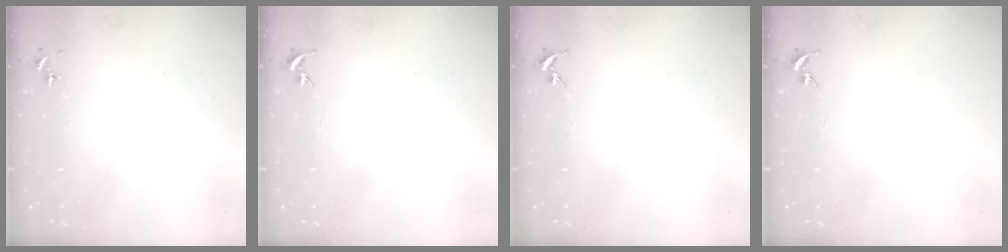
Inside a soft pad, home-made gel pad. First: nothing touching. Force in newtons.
{"total": 0.0}
{"total": 0.0}
{"total": 0.0}